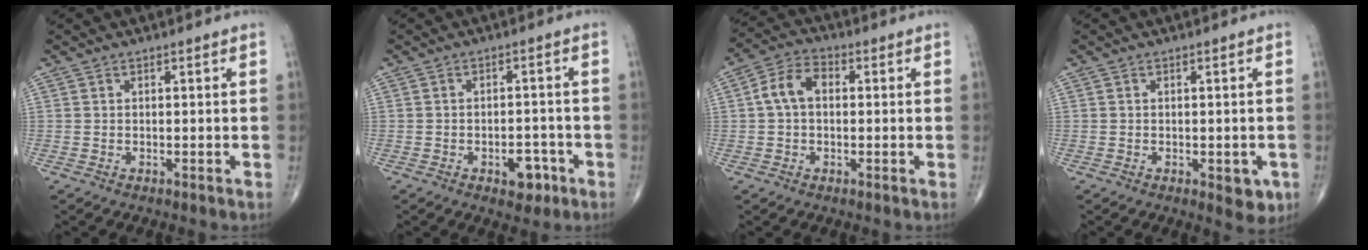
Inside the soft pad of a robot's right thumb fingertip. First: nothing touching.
{"total": 5.0, "force": [-2.4, 2.9, 3.3], "torque": [-0.024, 0.016, -0.029]}
{"total": 6.6, "force": [0.5, 4.4, 4.9], "torque": [-0.091, 0.025, 0.002]}
{"total": 4.2, "force": [-1.4, 2.0, 3.4], "torque": [-0.023, -0.004, -0.011]}